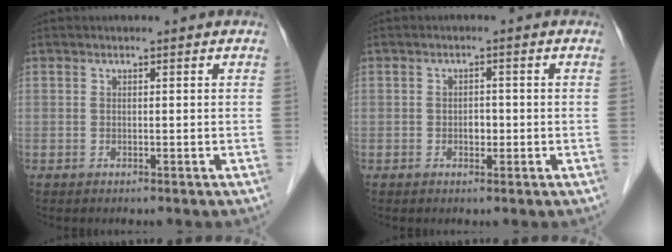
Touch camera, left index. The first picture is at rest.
{"total": 1.7, "force": [-0.4, 1.1, 1.2], "torque": [-0.018, 0.003, -0.005]}